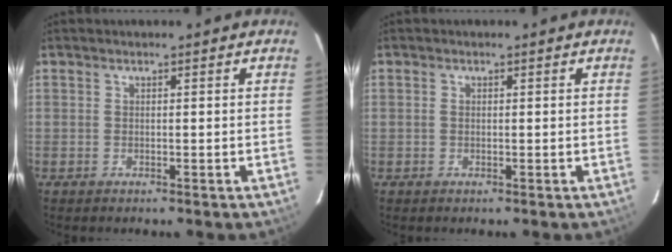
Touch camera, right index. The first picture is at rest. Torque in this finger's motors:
{"motor_torque": [-0.07, 0.11, -0.04, 0.00]}